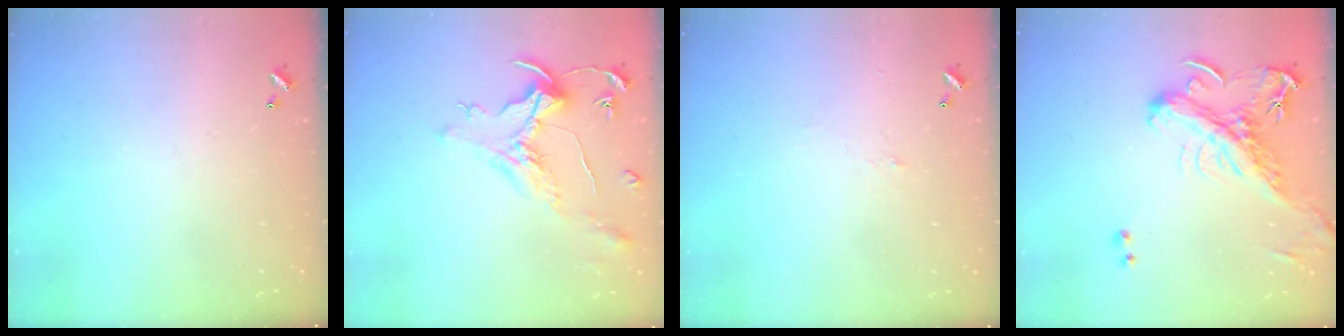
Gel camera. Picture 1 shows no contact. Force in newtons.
{"total": 1.6, "press": 1.4, "slide": 0.7}
{"total": 0.9, "press": 0.6, "slide": 0.6}
{"total": 3.4, "press": 3.2, "slide": 1.1}